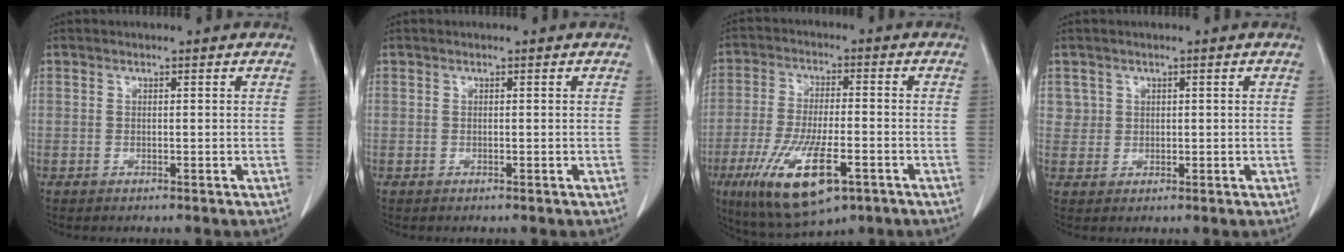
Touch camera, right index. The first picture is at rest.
{"total": 0.0}
{"total": 13.7, "force": [-6.2, 3.9, 11.6], "torque": [-0.230, -0.022, -0.096]}
{"total": 2.1, "force": [0.9, 1.9, -0.1], "torque": [0.016, 0.000, 0.010]}